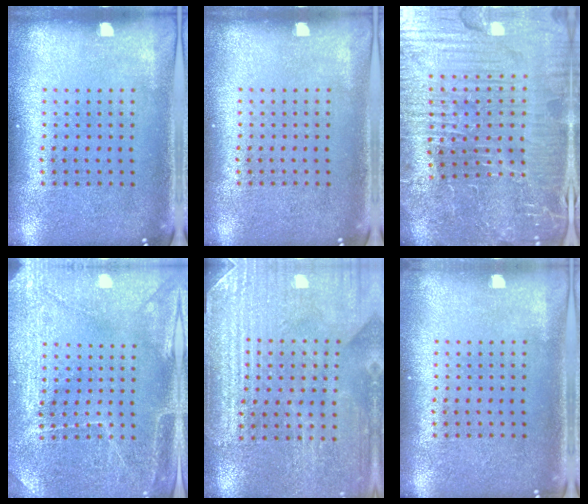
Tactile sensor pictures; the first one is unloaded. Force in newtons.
{"total": 0.0}
{"total": 5.5, "press": 5.3, "slide": 1.5}
{"total": 3.0, "press": 3.0, "slide": 0.2}
{"total": 3.5, "press": 3.5, "slide": 0.1}
{"total": 0.5, "press": 0.5, "slide": 0.2}